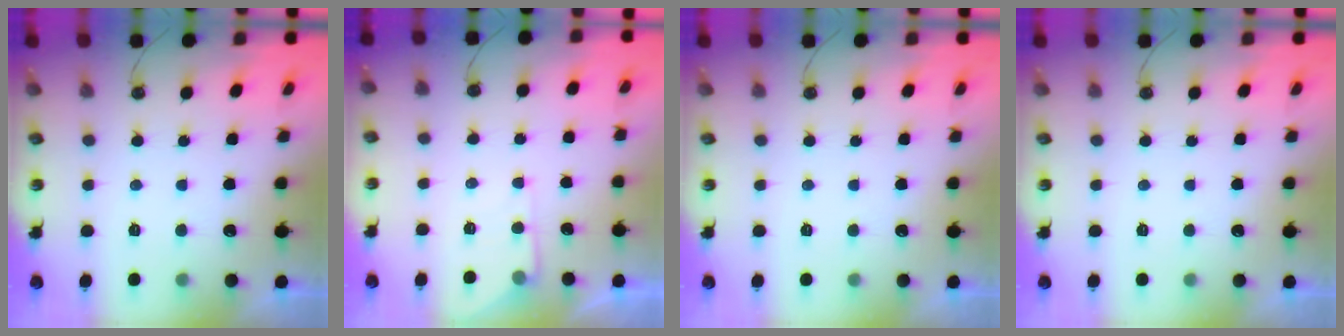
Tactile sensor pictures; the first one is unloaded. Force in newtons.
{"total": 4.7, "press": 4.7, "slide": 0.4}
{"total": 0.0}
{"total": 0.0}